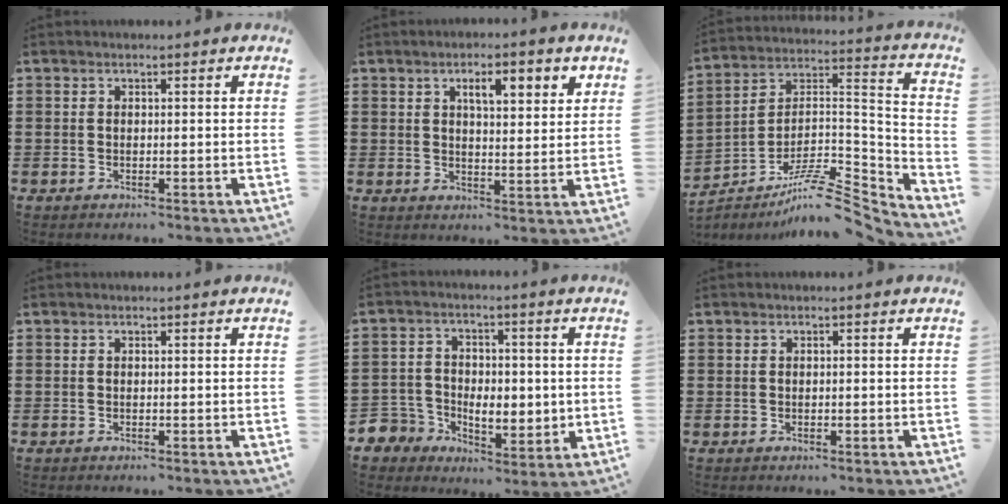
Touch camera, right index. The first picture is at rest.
{"total": 5.1, "force": [2.4, 1.6, 4.2], "torque": [-0.066, -0.003, 0.032]}
{"total": 9.9, "force": [-8.0, 2.5, 5.3], "torque": [-0.094, 0.004, -0.156]}
{"total": 0.0}
{"total": 6.0, "force": [-0.2, 5.8, 1.6], "torque": [-0.064, -0.002, 0.000]}
{"total": 0.0}